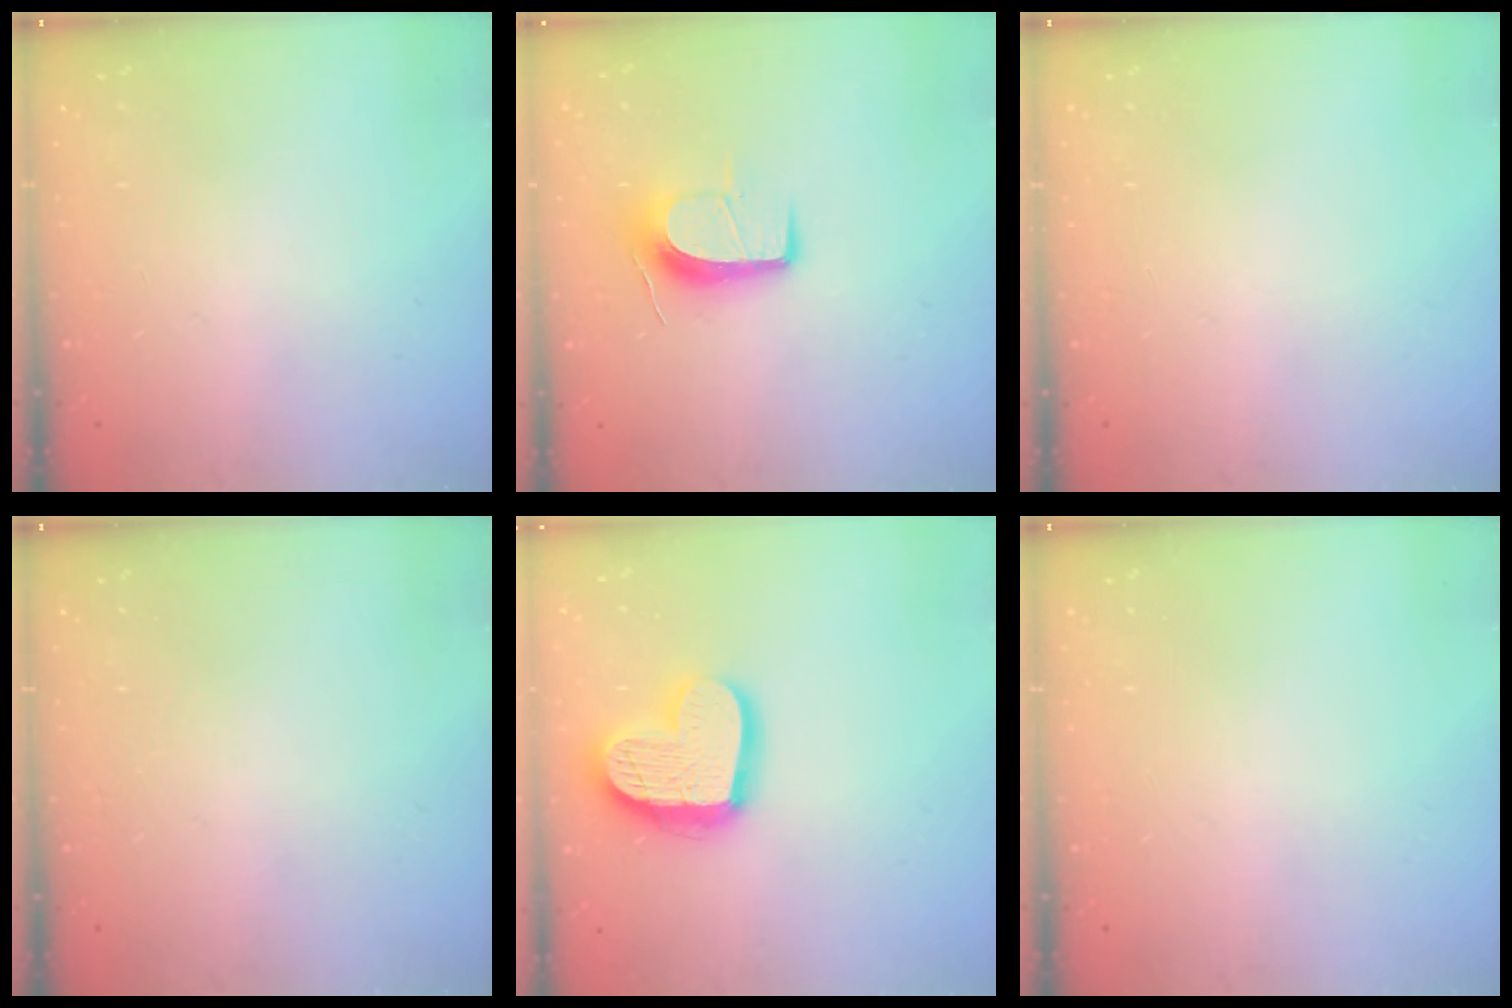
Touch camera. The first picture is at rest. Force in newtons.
{"total": 9.8, "press": 9.8, "slide": 0.7}
{"total": 0.0}
{"total": 0.0}
{"total": 16.9, "press": 16.9, "slide": 1.6}
{"total": 0.0}